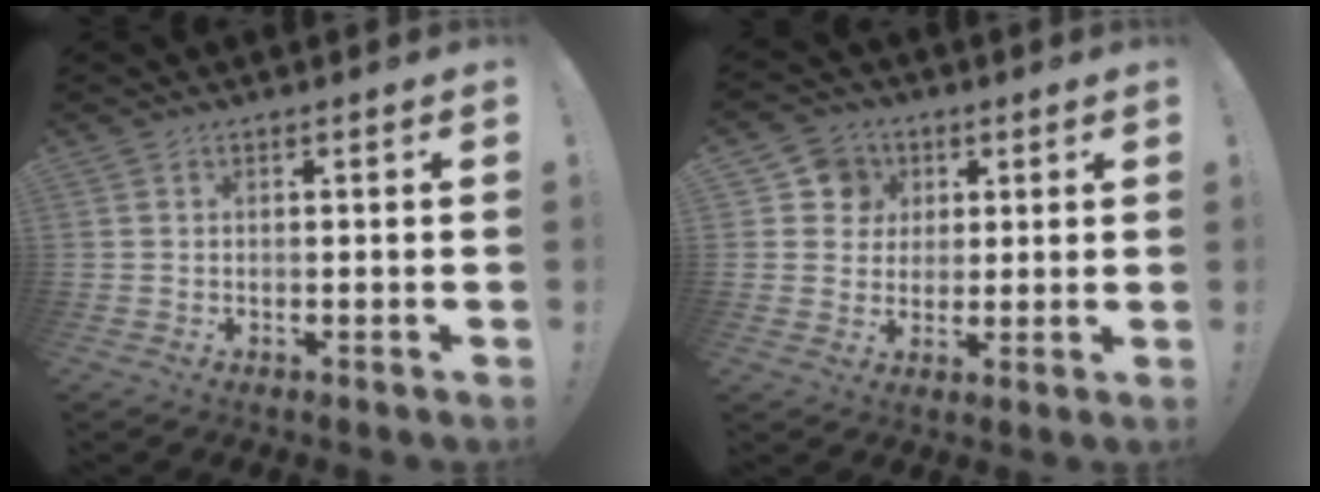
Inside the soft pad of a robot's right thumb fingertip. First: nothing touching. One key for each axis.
{"total": 8.0, "fx": 2.1, "fy": 7.6, "fz": 1.3, "tx": -0.021, "ty": -0.009, "tz": 0.044}